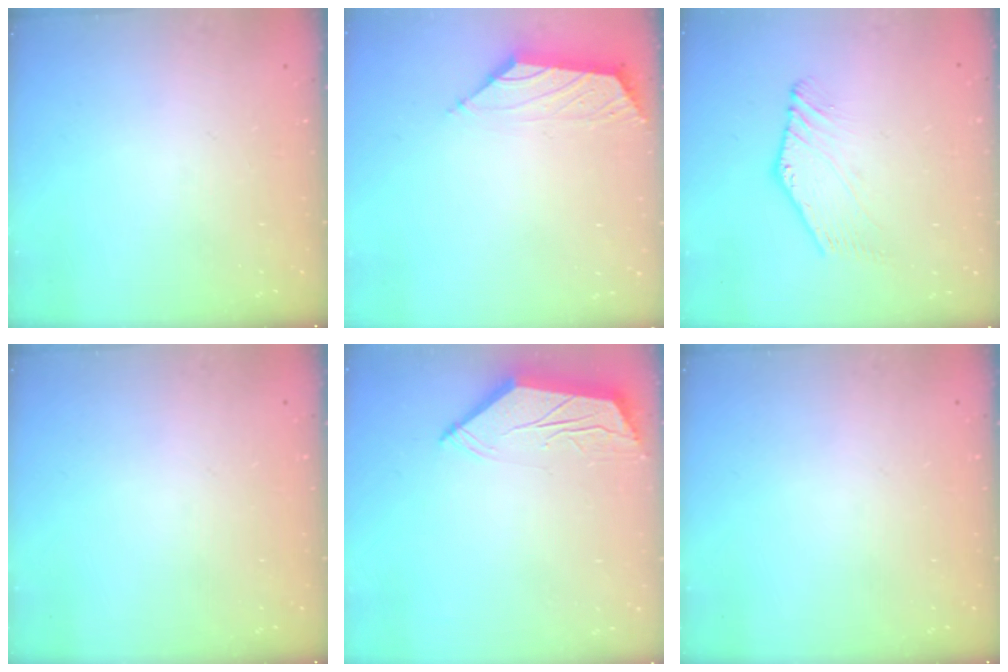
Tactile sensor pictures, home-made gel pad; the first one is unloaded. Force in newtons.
{"total": 0.8, "press": 0.5, "slide": 0.6}
{"total": 0.8, "press": 0.7, "slide": 0.4}
{"total": 0.0}
{"total": 5.1, "press": 5.0, "slide": 0.5}
{"total": 0.0}